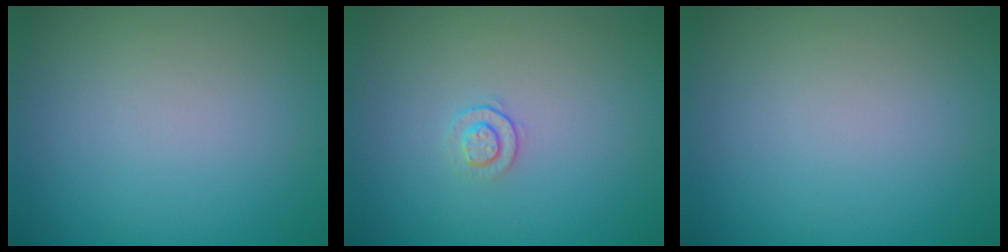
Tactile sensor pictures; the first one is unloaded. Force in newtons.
{"total": 1.1, "press": 0.7, "slide": 0.9}
{"total": 0.0}